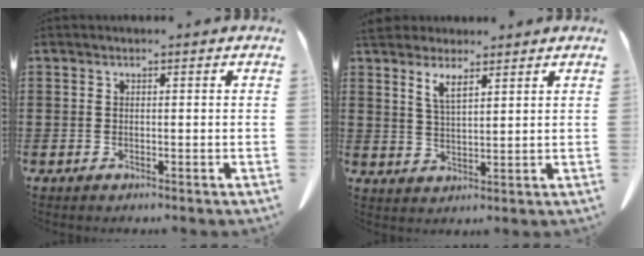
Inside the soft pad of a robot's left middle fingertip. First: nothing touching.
{"total": 4.5, "force": [3.4, 1.2, 2.8], "torque": [-0.064, -0.004, 0.061]}